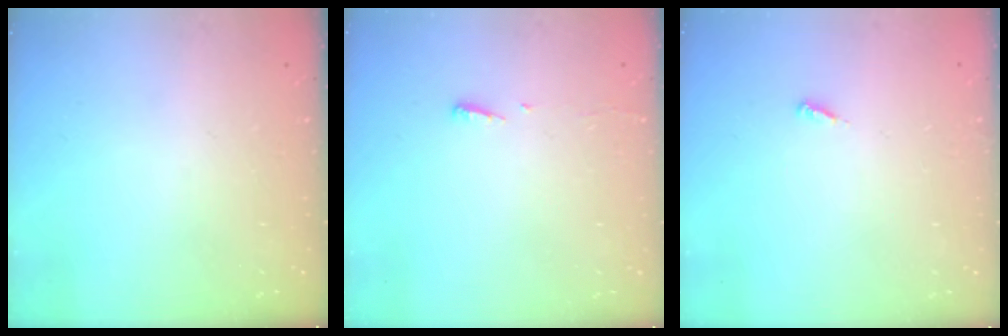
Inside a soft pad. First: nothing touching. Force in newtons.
{"total": 6.5, "press": 2.8, "slide": 5.8}
{"total": 2.1, "press": 2.1, "slide": 0.1}